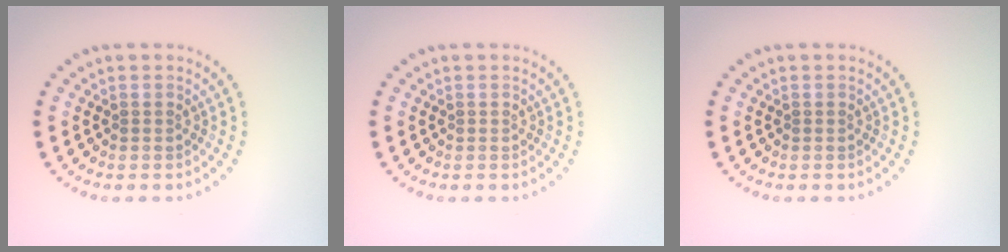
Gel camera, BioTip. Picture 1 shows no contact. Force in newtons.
{"total": 0.0}
{"total": 0.0}